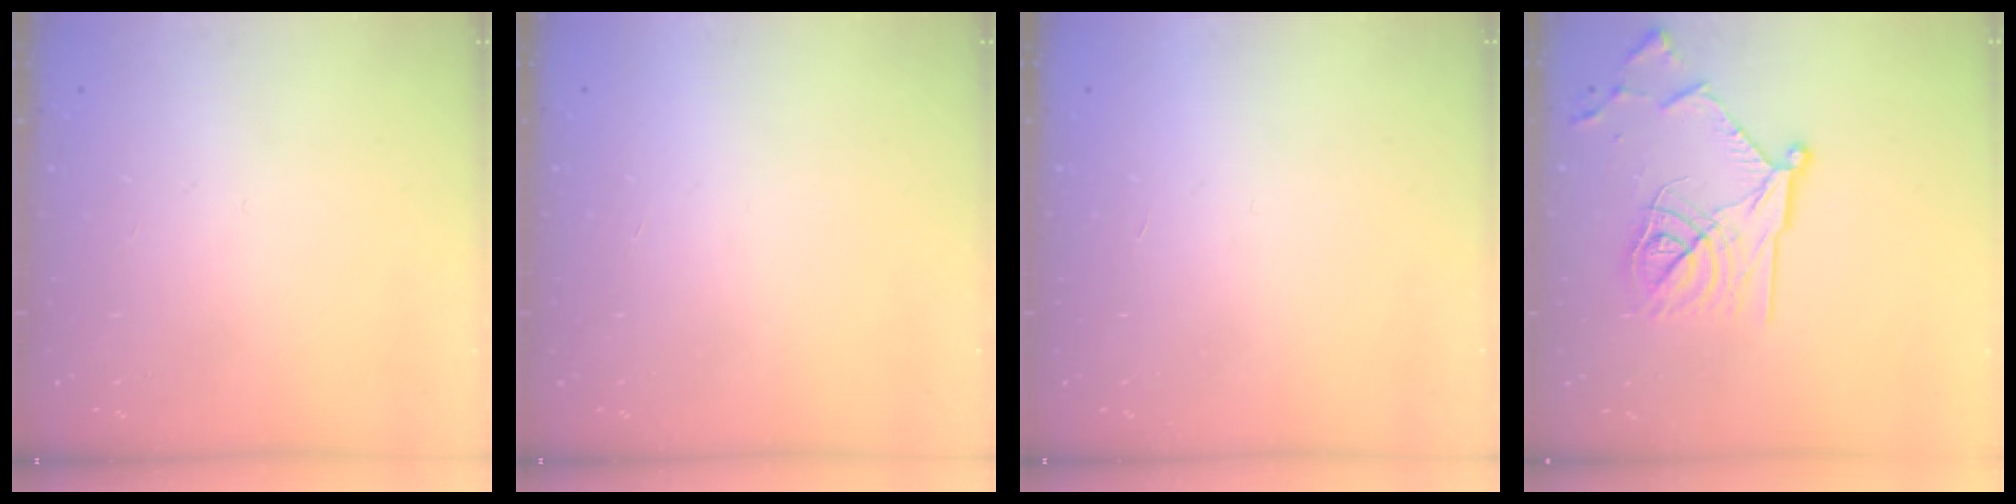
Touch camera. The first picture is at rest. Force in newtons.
{"total": 1.6, "press": 1.6, "slide": 0.1}
{"total": 1.7, "press": 1.7, "slide": 0.1}
{"total": 18.1, "press": 18.1, "slide": 1.0}